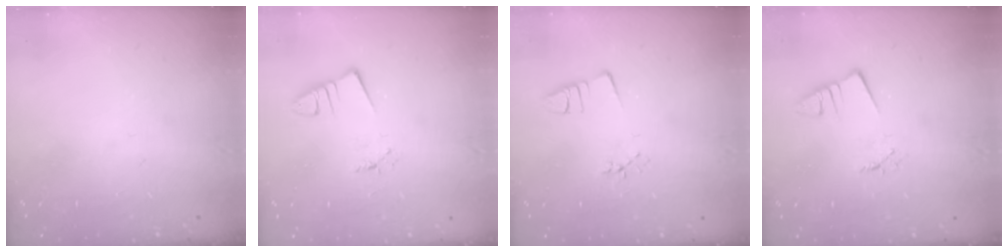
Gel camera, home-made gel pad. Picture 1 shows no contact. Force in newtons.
{"total": 0.9, "press": 0.9, "slide": 0.1}
{"total": 2.4, "press": 1.9, "slide": 1.5}
{"total": 1.2, "press": 1.2, "slide": 0.1}